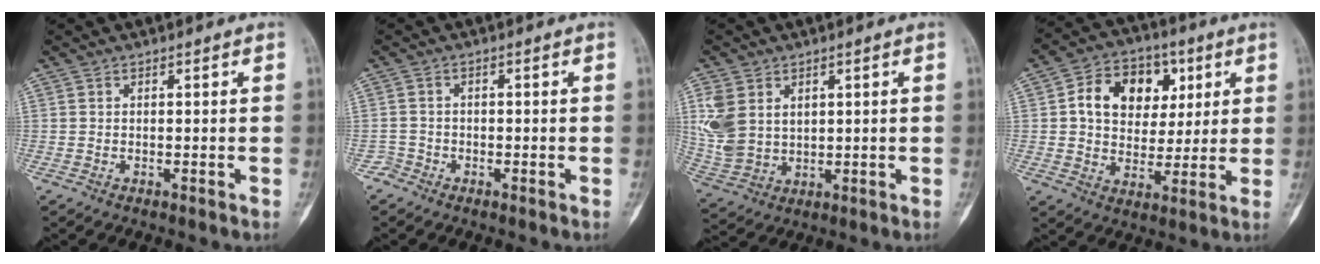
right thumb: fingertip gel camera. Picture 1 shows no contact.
{"total": 1.8, "force": [-1.2, 1.2, -0.6], "torque": [0.024, 0.006, -0.029]}
{"total": 9.3, "force": [2.9, 7.0, 5.5], "torque": [-0.105, -0.006, 0.075]}
{"total": 14.2, "force": [3.9, 10.7, 8.5], "torque": [-0.097, 0.003, 0.061]}